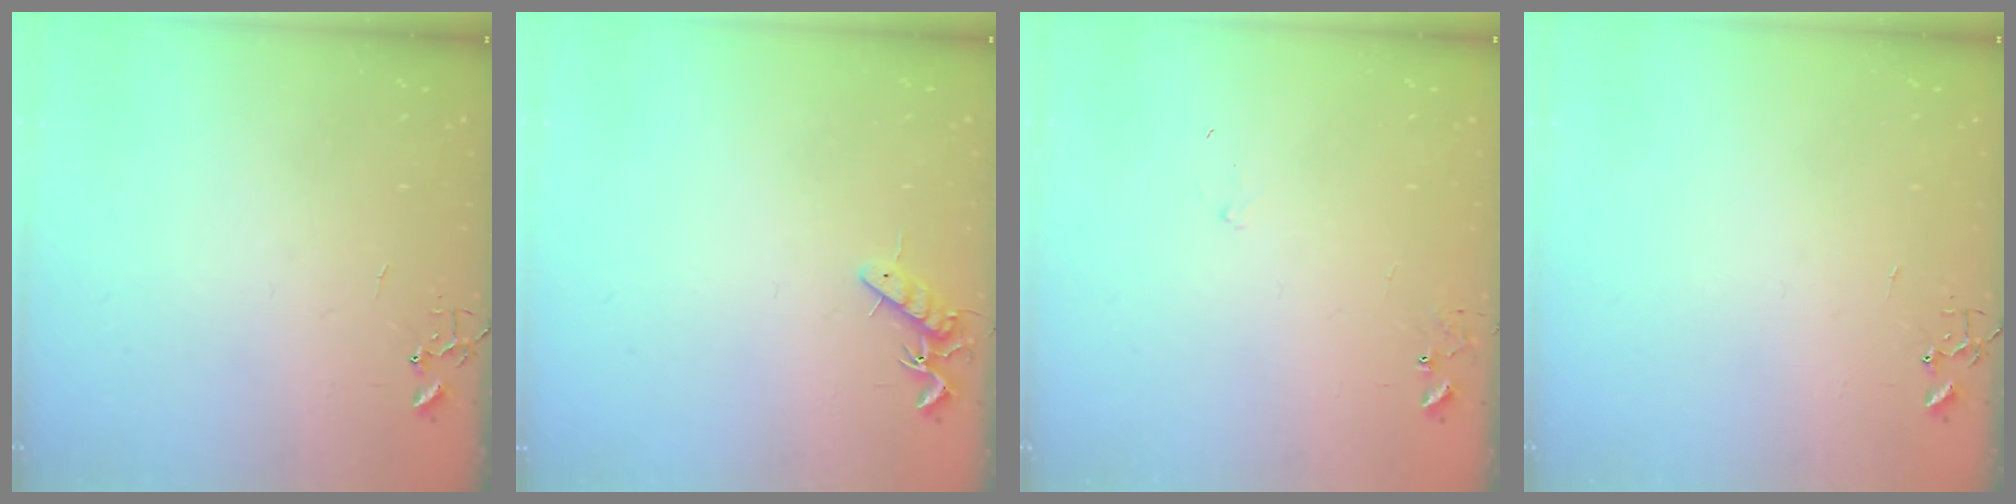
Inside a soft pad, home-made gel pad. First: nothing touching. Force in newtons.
{"total": 7.6, "press": 7.5, "slide": 0.8}
{"total": 7.4, "press": 7.4, "slide": 0.5}
{"total": 0.0}